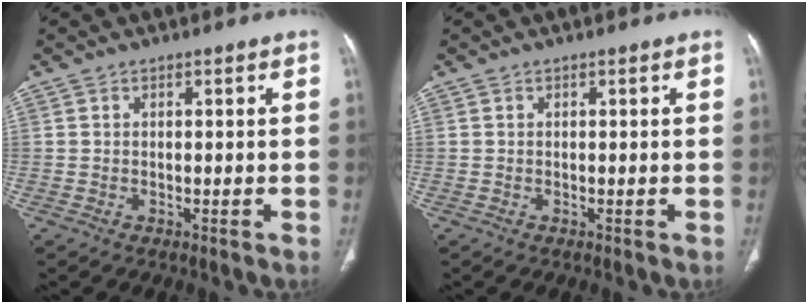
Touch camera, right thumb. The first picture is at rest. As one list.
[{"total": 0.0}]